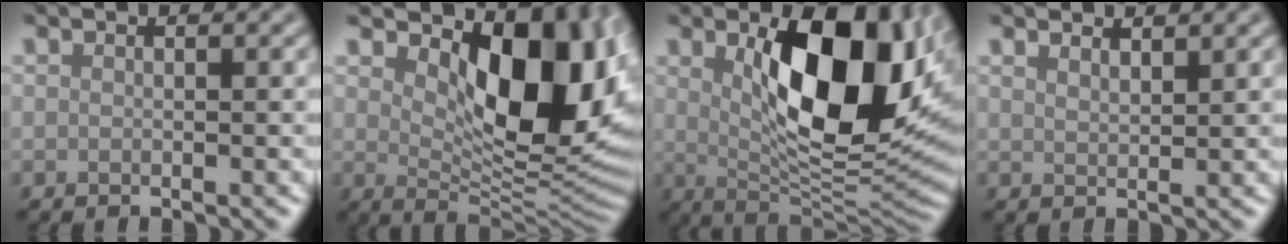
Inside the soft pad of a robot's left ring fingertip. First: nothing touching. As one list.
[{"total": 11.7, "force": [3.0, 6.1, 9.5], "torque": [-0.125, -0.014, 0.057]}, {"total": 12.9, "force": [2.5, 5.9, 11.1], "torque": [-0.164, -0.004, 0.043]}, {"total": 1.5, "force": [1.4, 0.3, 0.5], "torque": [-0.007, 0.000, 0.021]}]